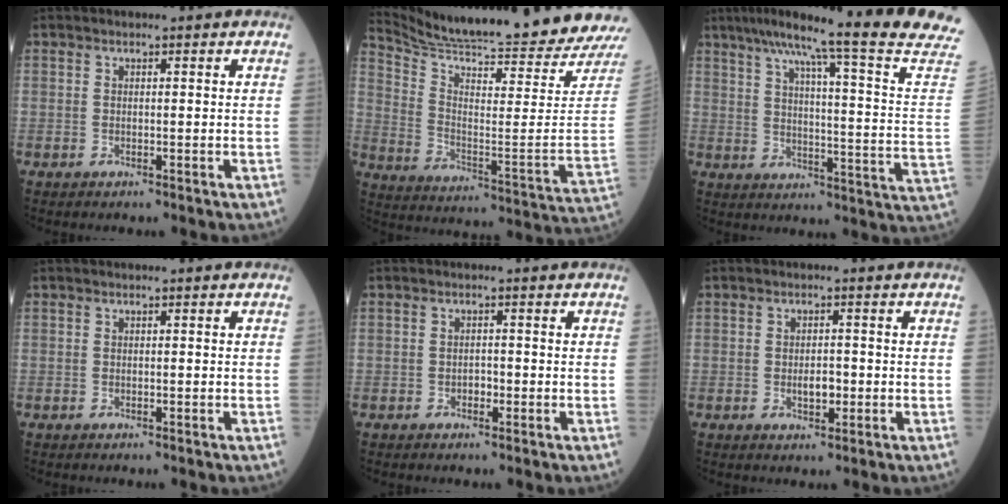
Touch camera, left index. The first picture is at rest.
{"total": 25.1, "force": [23.6, -2.0, 8.3], "torque": [-0.158, -0.123, 0.333]}
{"total": 24.1, "force": [20.6, -1.9, 12.4], "torque": [-0.190, -0.054, 0.263]}
{"total": 0.0}
{"total": 1.1, "force": [-0.4, 0.8, 0.7], "torque": [-0.011, 0.003, -0.004]}
{"total": 2.6, "force": [-0.4, 1.5, 2.1], "torque": [-0.037, 0.001, 0.000]}